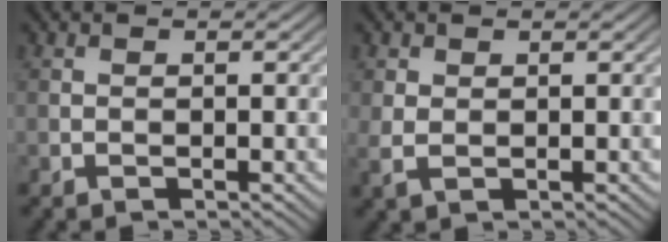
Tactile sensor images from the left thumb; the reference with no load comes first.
{"total": 2.2, "force": [0.6, 1.6, 1.4], "torque": [-0.039, 0.000, 0.013]}